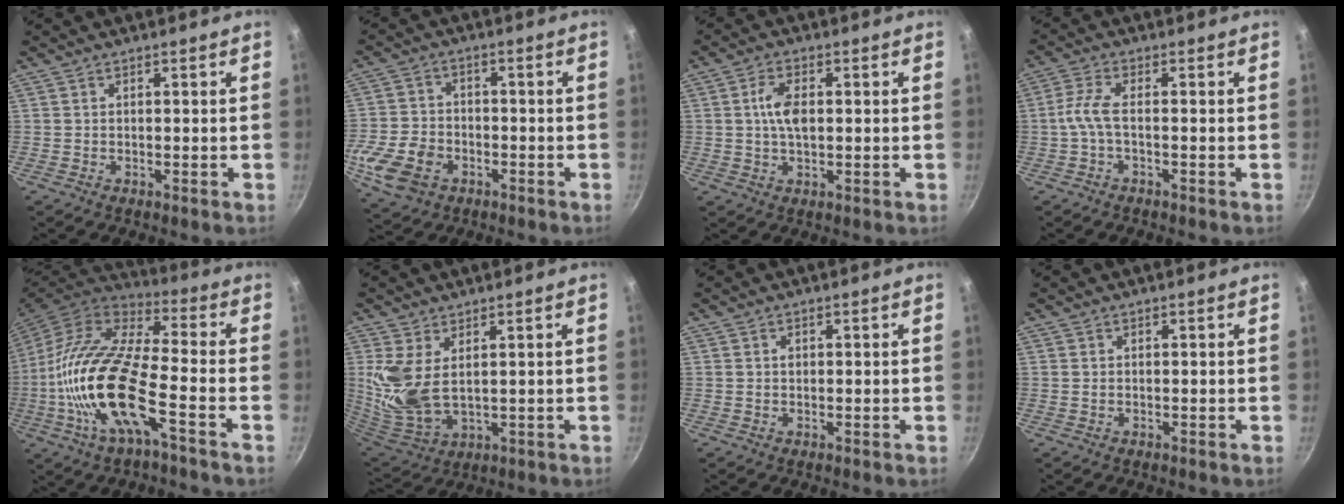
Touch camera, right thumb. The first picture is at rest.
{"total": 10.8, "force": [-4.2, 7.8, 6.2], "torque": [-0.124, 0.015, -0.074]}
{"total": 5.6, "force": [0.6, 2.8, 4.8], "torque": [-0.095, 0.005, 0.011]}
{"total": 4.3, "force": [-0.7, 1.3, 4.0], "torque": [-0.101, 0.010, -0.021]}
{"total": 21.2, "force": [-6.3, 6.7, 19.1], "torque": [-0.411, 0.029, -0.116]}
{"total": 11.2, "force": [2.2, 6.1, 9.2], "torque": [-0.201, -0.015, 0.064]}
{"total": 0.8, "force": [0.2, 0.5, 0.6], "torque": [-0.009, 0.000, 0.005]}
{"total": 0.0}